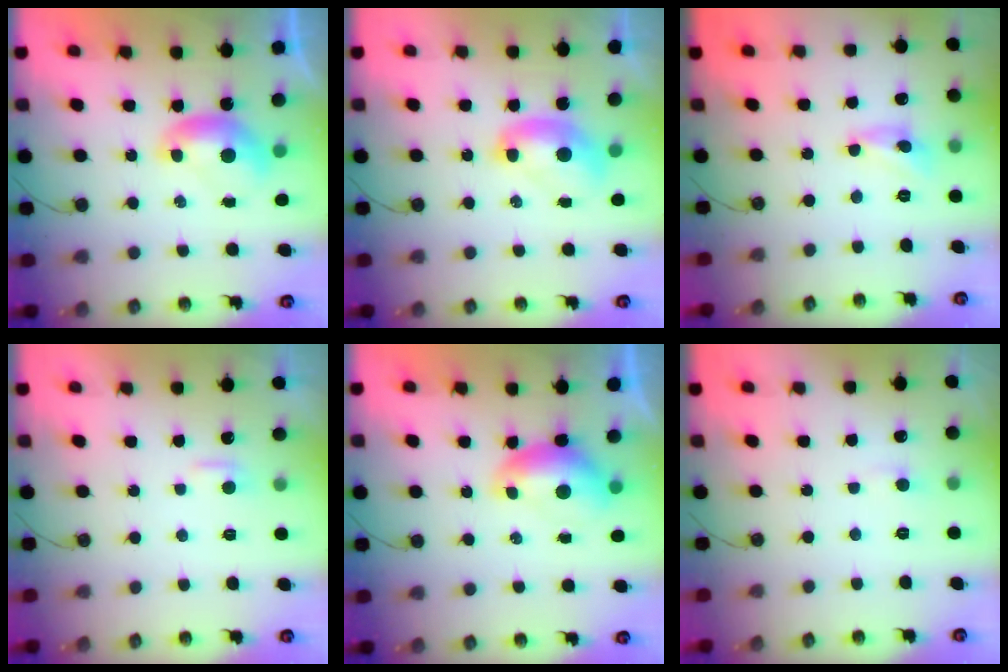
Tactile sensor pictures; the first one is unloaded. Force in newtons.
{"total": 2.0, "press": 2.0, "slide": 0.2}
{"total": 2.2, "press": 2.2, "slide": 0.3}
{"total": 2.4, "press": 2.3, "slide": 0.3}
{"total": 0.0}
{"total": 1.9, "press": 1.8, "slide": 0.4}